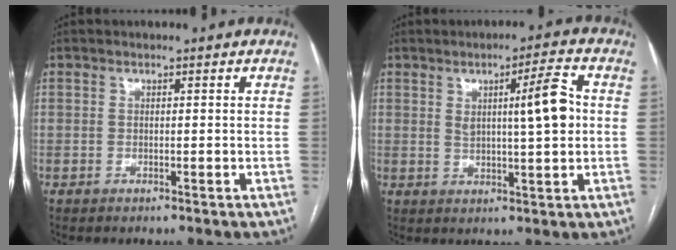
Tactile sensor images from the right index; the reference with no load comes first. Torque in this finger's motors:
{"motor_torque": [0.20, -0.03, 0.16, 0.05]}